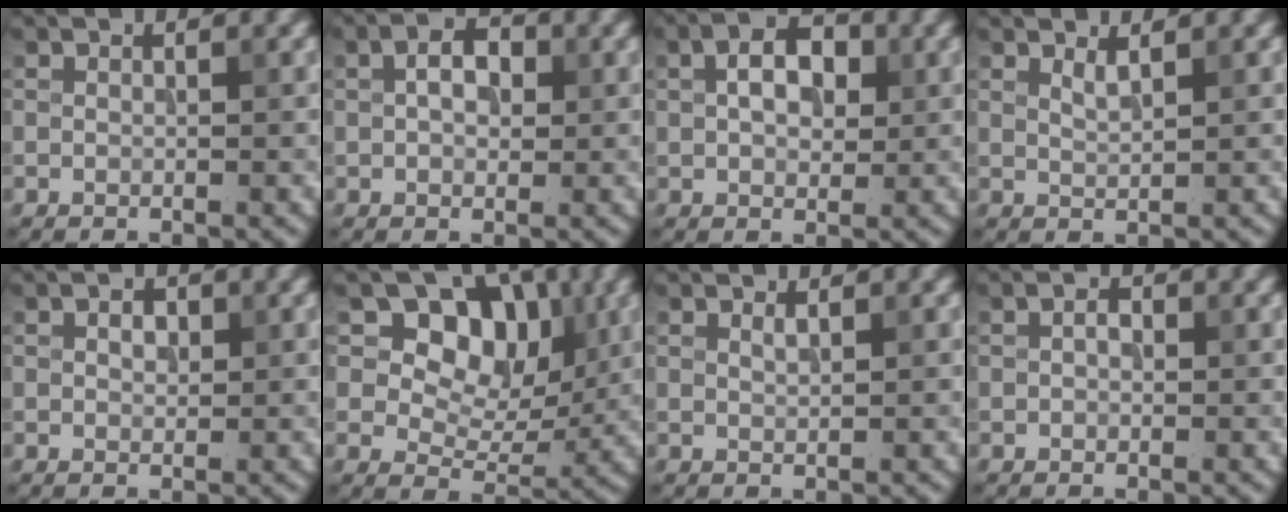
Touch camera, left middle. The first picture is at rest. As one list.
[{"total": 3.1, "force": [0.7, 1.9, 2.3], "torque": [-0.038, 0.007, 0.004]}, {"total": 4.1, "force": [1.0, 2.6, 3.0], "torque": [-0.050, 0.008, 0.012]}, {"total": 1.1, "force": [0.8, 0.2, 0.7], "torque": [-0.011, -0.001, 0.015]}, {"total": 1.2, "force": [0.3, 0.8, 0.7], "torque": [-0.013, 0.001, 0.004]}, {"total": 8.0, "force": [3.2, 5.8, 4.6], "torque": [-0.068, -0.002, 0.039]}, {"total": 0.6, "force": [0.5, 0.1, 0.3], "torque": [-0.004, -0.002, 0.010]}, {"total": 1.1, "force": [0.1, 0.8, 0.8], "torque": [-0.009, -0.002, -0.001]}]